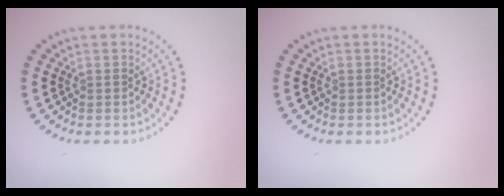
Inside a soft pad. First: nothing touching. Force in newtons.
{"total": 0.0}